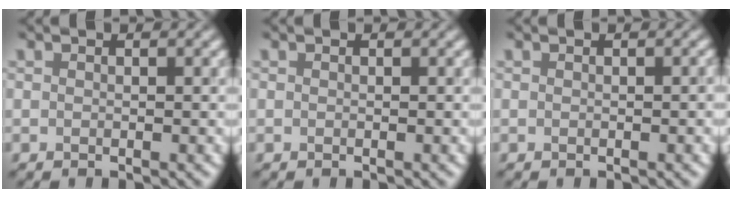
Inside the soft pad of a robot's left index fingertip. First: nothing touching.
{"total": 0.0}
{"total": 0.0}